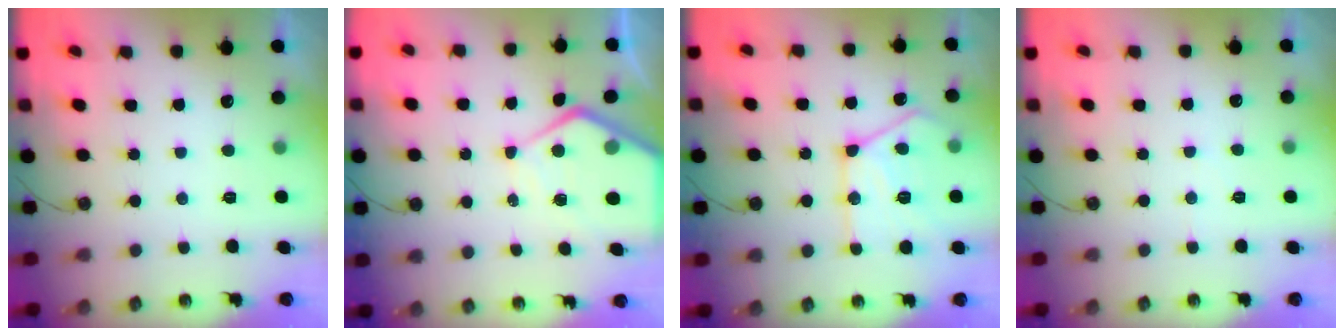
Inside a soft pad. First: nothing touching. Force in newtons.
{"total": 10.3, "press": 10.2, "slide": 1.0}
{"total": 18.3, "press": 18.2, "slide": 1.7}
{"total": 3.4, "press": 3.3, "slide": 0.6}